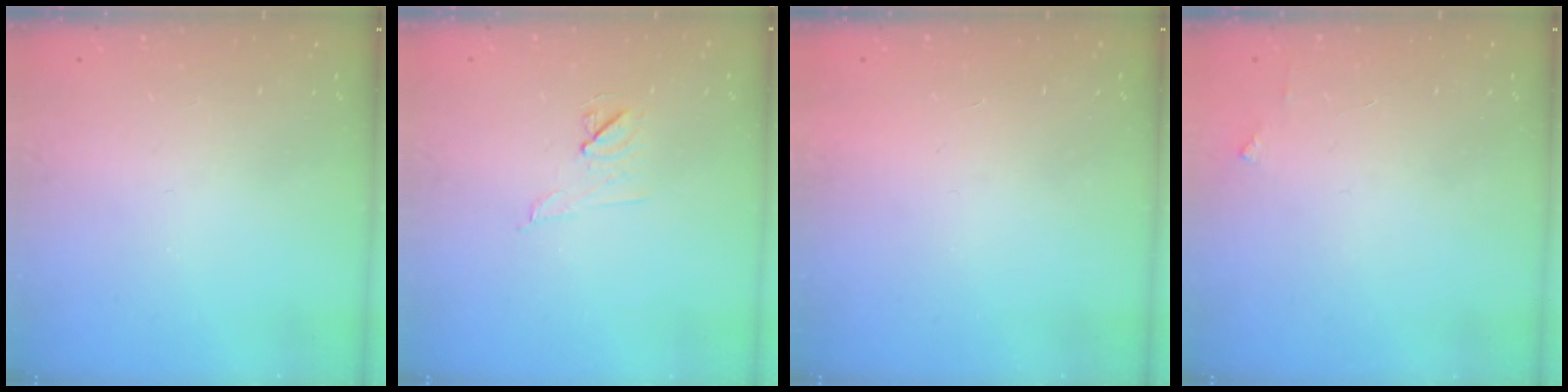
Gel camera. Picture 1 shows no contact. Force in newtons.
{"total": 6.7, "press": 6.5, "slide": 1.7}
{"total": 1.7, "press": 1.7, "slide": 0.1}
{"total": 2.6, "press": 2.6, "slide": 0.2}